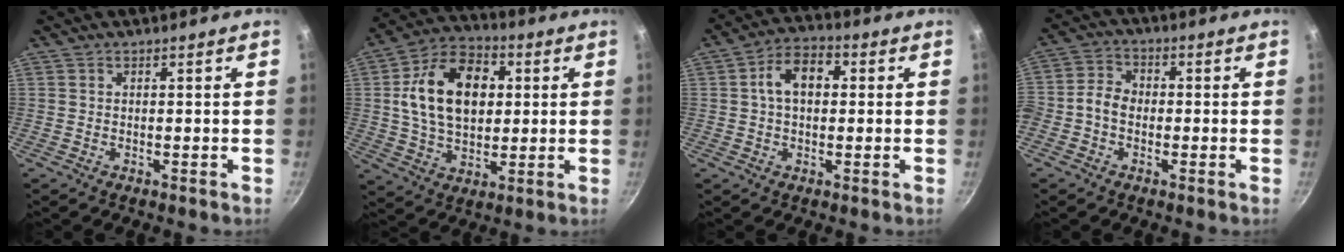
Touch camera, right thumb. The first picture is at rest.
{"total": 17.4, "force": [2.9, 11.8, 12.5], "torque": [-0.185, 0.011, 0.042]}
{"total": 8.1, "force": [1.1, 5.3, 6.0], "torque": [-0.077, 0.022, 0.007]}
{"total": 5.5, "force": [-1.2, 4.4, 3.0], "torque": [-0.038, 0.020, -0.038]}